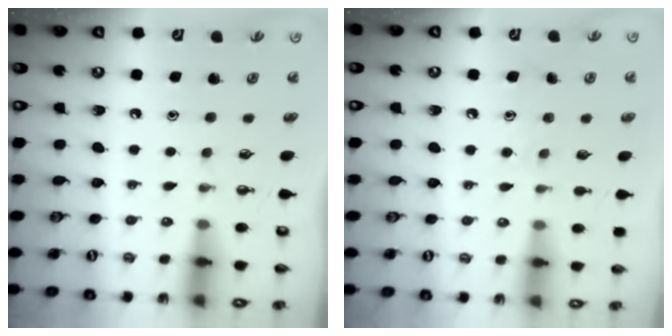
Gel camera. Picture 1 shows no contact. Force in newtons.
{"total": 5.9, "press": 5.9, "slide": 0.5}